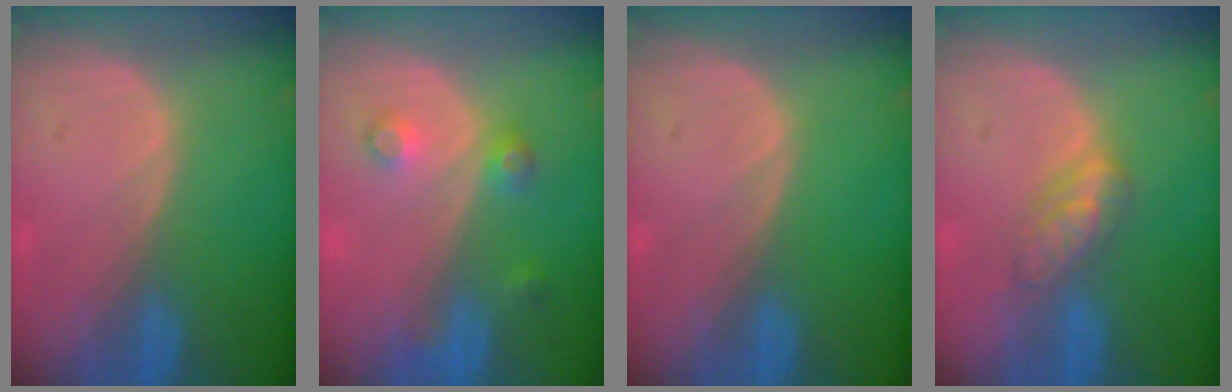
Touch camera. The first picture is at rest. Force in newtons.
{"total": 3.5, "press": 3.3, "slide": 1.3}
{"total": 0.0}
{"total": 4.7, "press": 4.4, "slide": 1.4}